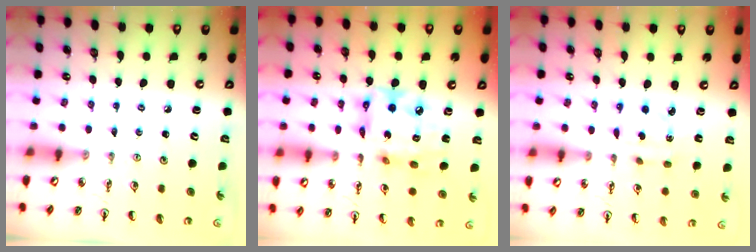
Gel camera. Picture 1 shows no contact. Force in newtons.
{"total": 14.3, "press": 14.3, "slide": 1.5}
{"total": 3.1, "press": 3.1, "slide": 0.5}